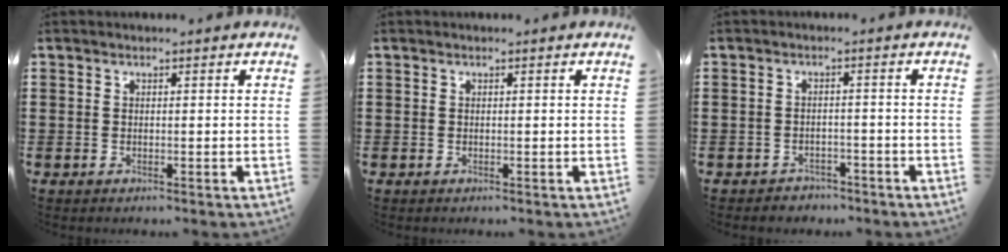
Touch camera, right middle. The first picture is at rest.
{"total": 0.0}
{"total": 1.8, "force": [-1.7, 0.5, -0.2], "torque": [-0.005, 0.002, -0.039]}